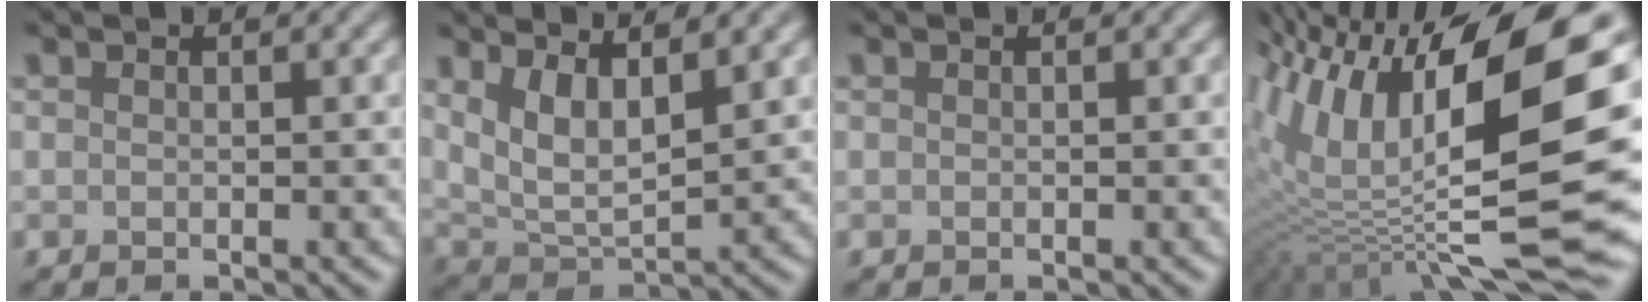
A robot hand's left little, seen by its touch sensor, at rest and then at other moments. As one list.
[{"total": 5.0, "force": [2.4, 2.0, 3.8], "torque": [-0.085, -0.011, 0.050]}, {"total": 0.0}, {"total": 16.7, "force": [2.5, 7.0, 15.0], "torque": [-0.280, 0.016, 0.034]}]